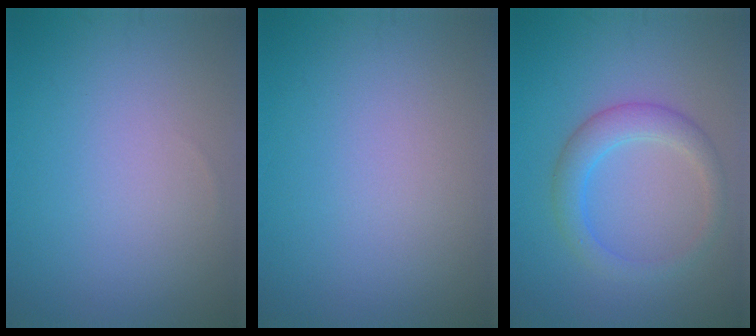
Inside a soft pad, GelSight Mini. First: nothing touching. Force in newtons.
{"total": 0.0}
{"total": 3.3, "press": 3.3, "slide": 0.1}